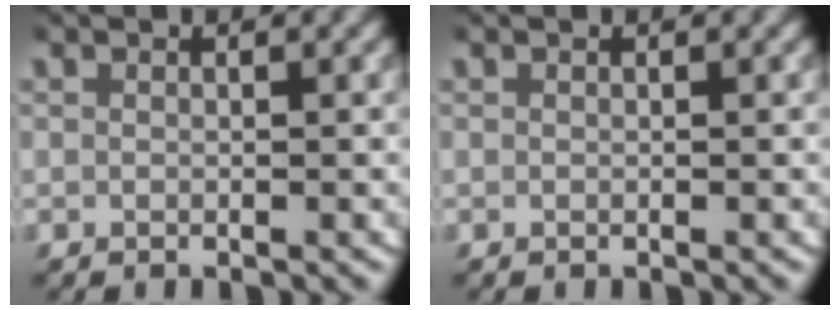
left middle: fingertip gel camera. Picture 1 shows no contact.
{"total": 0.0}